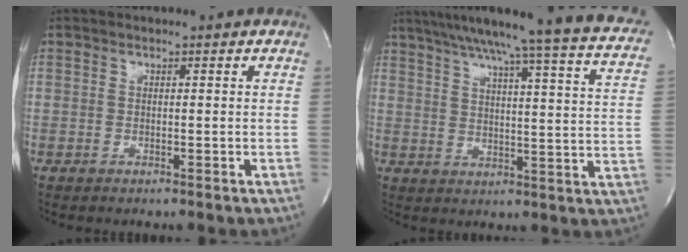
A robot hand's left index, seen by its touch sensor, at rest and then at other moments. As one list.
[{"total": 25.7, "force": [21.4, 0.4, 14.2], "torque": [-0.216, -0.030, 0.264]}]